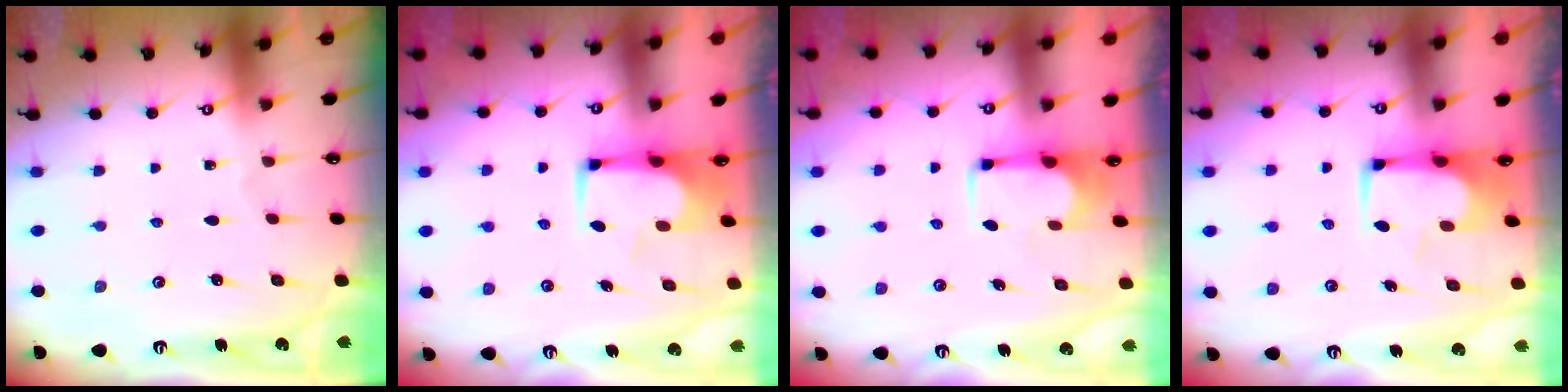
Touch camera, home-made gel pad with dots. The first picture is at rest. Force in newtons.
{"total": 0.6, "press": 0.3, "slide": 0.5}
{"total": 1.8, "press": 1.5, "slide": 0.9}
{"total": 0.6, "press": 0.3, "slide": 0.5}